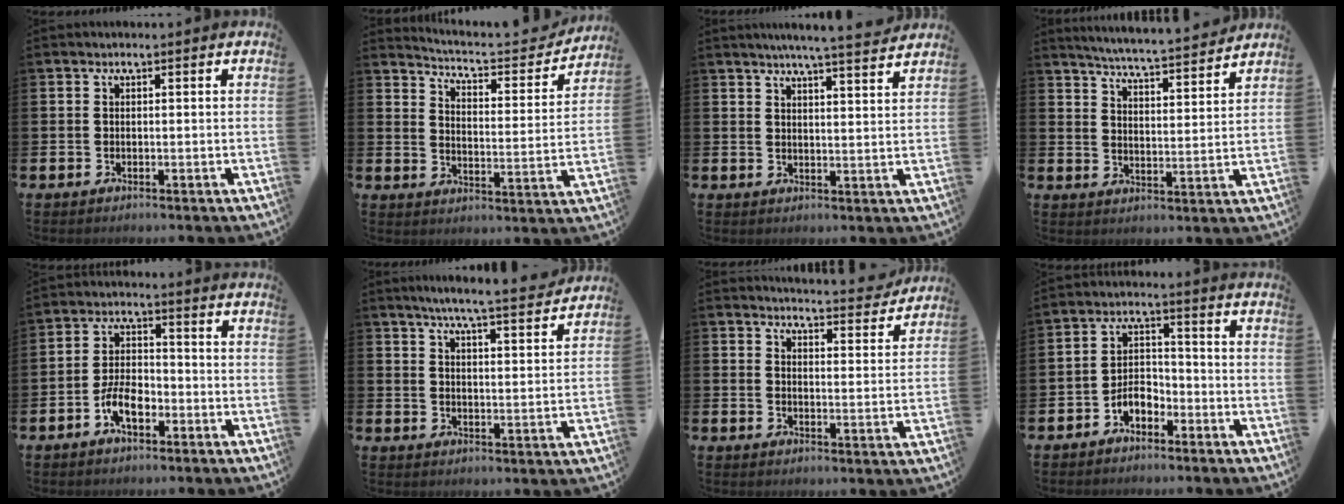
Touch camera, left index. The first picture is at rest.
{"total": 5.1, "force": [4.9, 0.7, 1.2], "torque": [-0.043, -0.043, 0.076]}
{"total": 5.6, "force": [5.3, -0.8, 1.5], "torque": [-0.033, -0.032, 0.091]}
{"total": 5.6, "force": [5.4, -0.3, 1.1], "torque": [-0.043, -0.042, 0.093]}
{"total": 5.1, "force": [-2.4, 2.5, 3.8], "torque": [-0.077, 0.006, -0.047]}
{"total": 6.3, "force": [6.0, -0.4, 2.0], "torque": [-0.045, -0.043, 0.100]}
{"total": 5.0, "force": [5.0, 0.2, 0.5], "torque": [-0.011, -0.038, 0.084]}
{"total": 3.9, "force": [-2.6, 2.2, 1.9], "torque": [-0.036, 0.010, -0.053]}